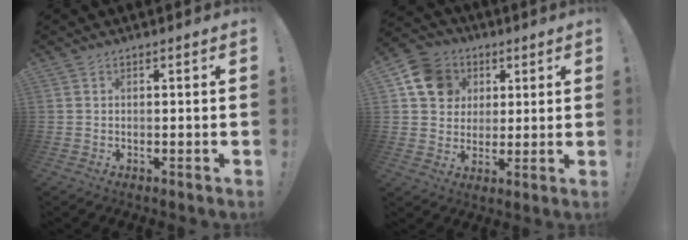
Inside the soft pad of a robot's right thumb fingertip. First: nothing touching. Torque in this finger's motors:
{"motor_torque": [0.42, 1.12, 0.43, 0.02, 0.00]}